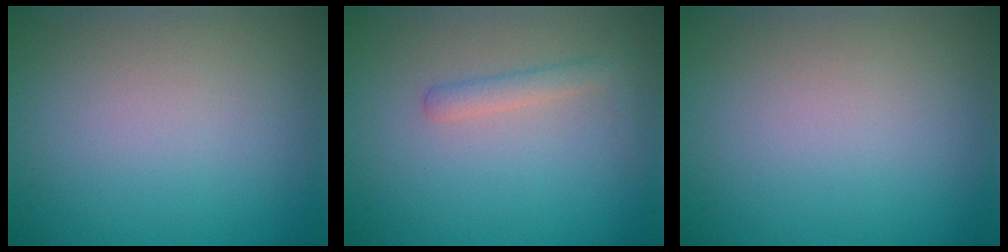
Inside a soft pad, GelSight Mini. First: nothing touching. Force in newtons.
{"total": 1.6, "press": 1.6, "slide": 0.1}
{"total": 0.0}